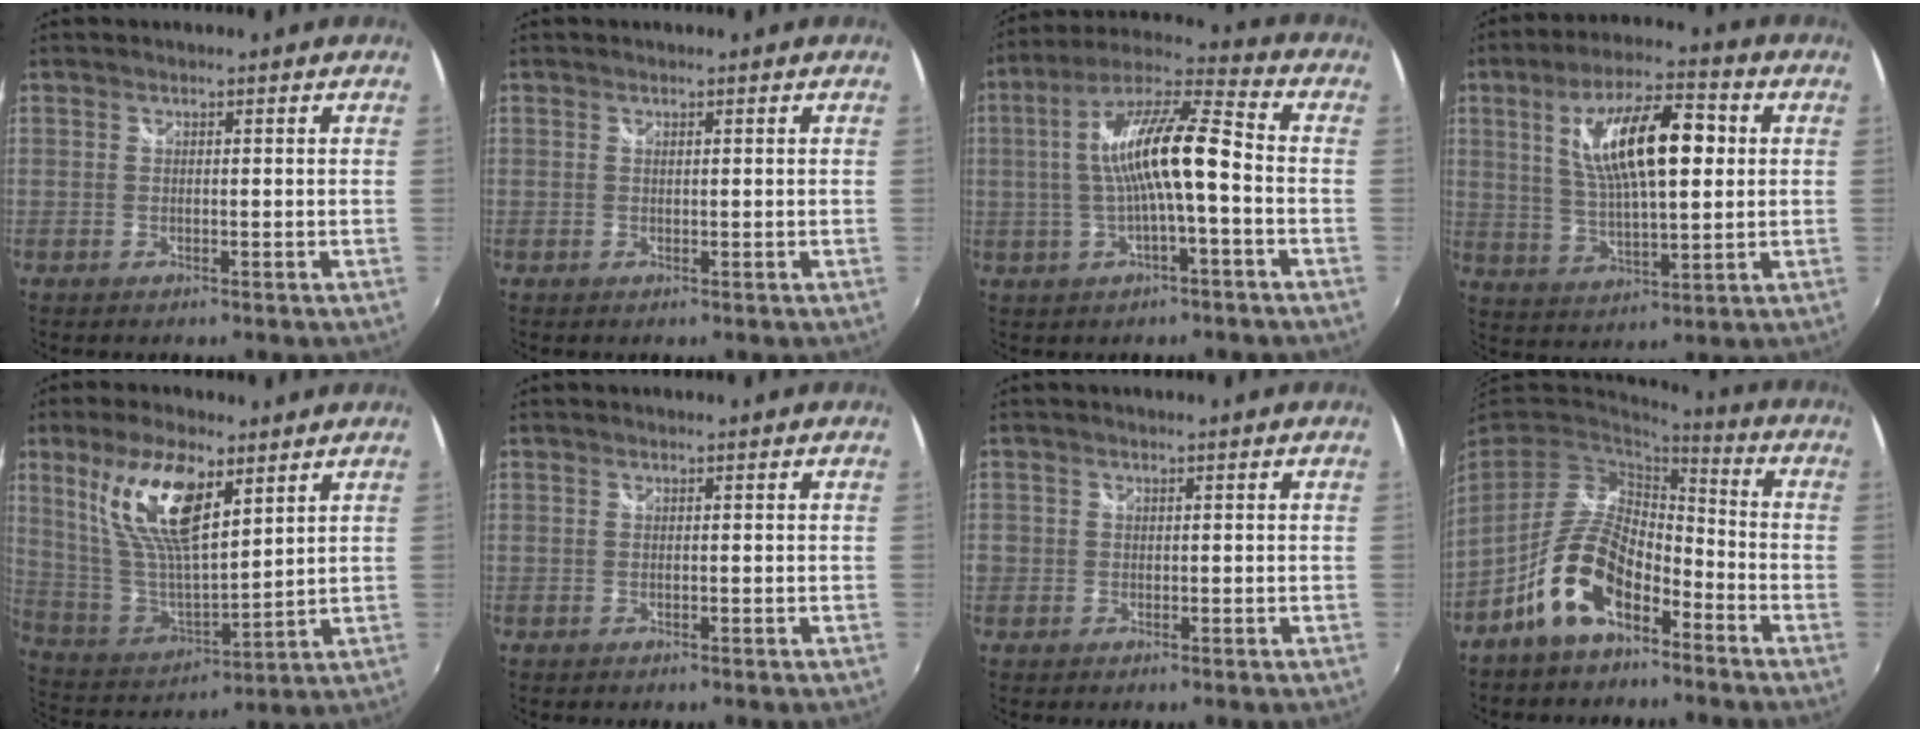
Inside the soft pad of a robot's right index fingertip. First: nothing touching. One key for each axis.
{"total": 0.0}
{"total": 13.5, "fx": -1.2, "fy": 2.4, "fz": 13.2, "tx": -0.245, "ty": 0.022, "tz": -0.018}
{"total": 15.6, "fx": 3.6, "fy": 5.2, "fz": 14.2, "tx": -0.251, "ty": 0.016, "tz": 0.066}
{"total": 16.6, "fx": 8.7, "fy": 6.0, "fz": 12.9, "tx": -0.248, "ty": 0.006, "tz": 0.180}
{"total": 0.0}
{"total": 1.9, "fx": -0.4, "fy": 1.8, "fz": 0.4, "tx": -0.009, "ty": -0.002, "tz": -0.010}
{"total": 13.1, "fx": -7.5, "fy": 6.5, "fz": 8.6, "tx": -0.175, "ty": 0.006, "tz": -0.136}